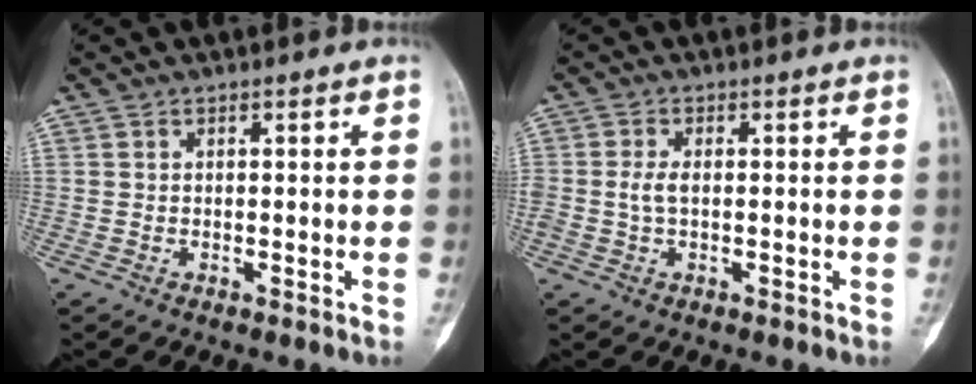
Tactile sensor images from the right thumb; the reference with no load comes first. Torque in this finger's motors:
{"motor_torque": [-0.51, 0.10, 0.40, 0.09, 0.03]}